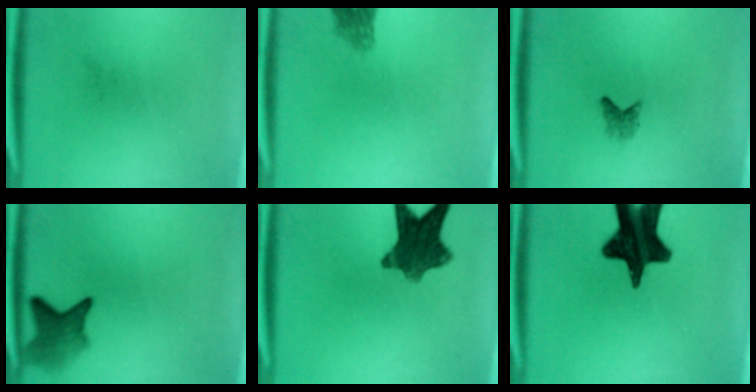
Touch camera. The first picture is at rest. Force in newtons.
{"total": 2.4}
{"total": 1.4}
{"total": 4.7}
{"total": 9.5}
{"total": 16.5}